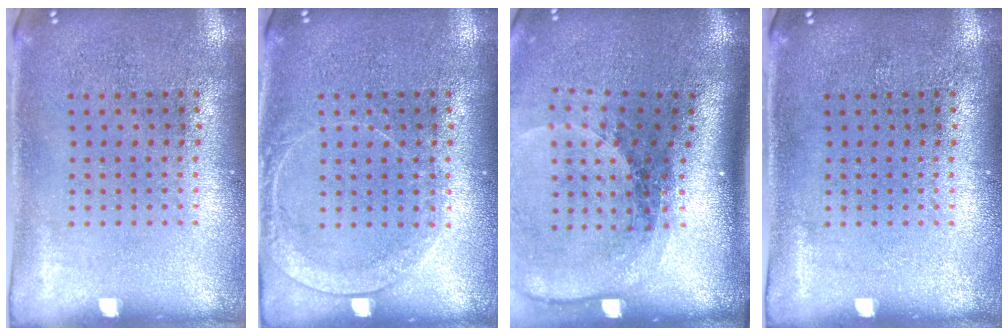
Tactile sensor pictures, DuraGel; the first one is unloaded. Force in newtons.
{"total": 1.5, "press": 1.4, "slide": 0.4}
{"total": 2.1, "press": 1.6, "slide": 1.3}
{"total": 0.0}